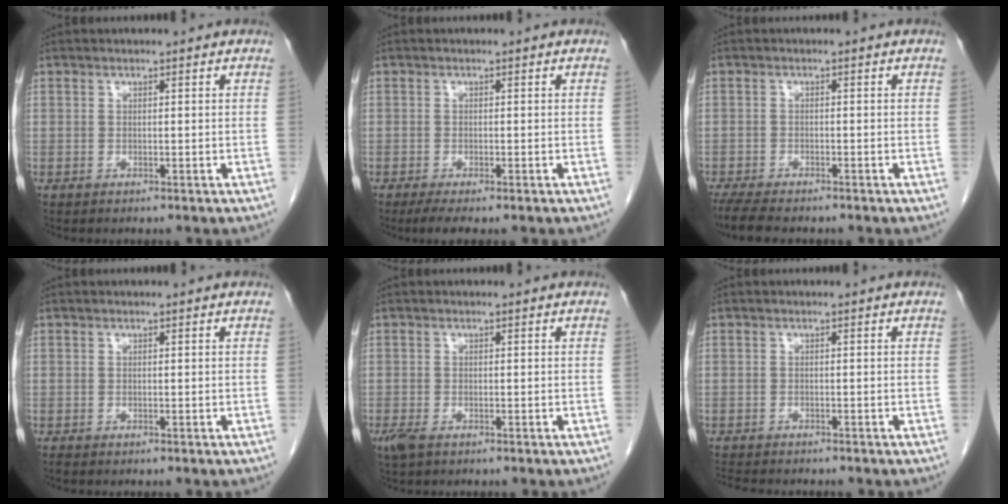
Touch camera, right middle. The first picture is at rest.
{"total": 3.2, "force": [-2.3, 0.6, 2.2], "torque": [-0.039, -0.010, -0.037]}
{"total": 6.3, "force": [-5.3, 1.2, 3.1], "torque": [-0.058, -0.017, -0.088]}
{"total": 0.0}
{"total": 2.4, "force": [-1.6, 0.8, 1.6], "torque": [-0.042, -0.008, -0.029]}
{"total": 5.4, "force": [-4.8, 1.0, 2.1], "torque": [-0.032, -0.011, -0.074]}